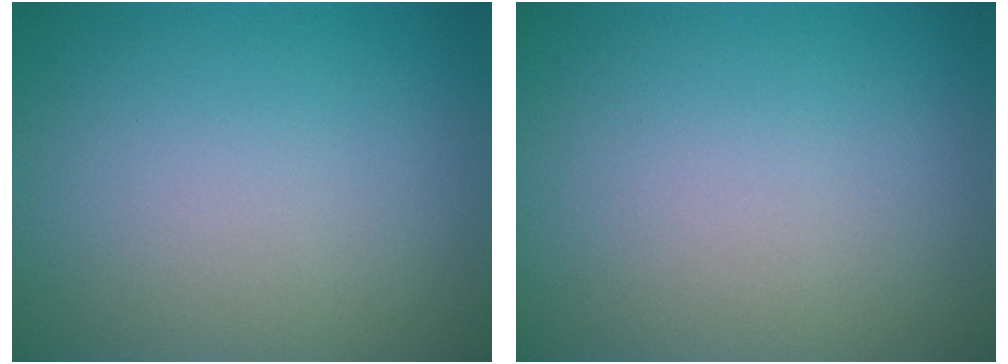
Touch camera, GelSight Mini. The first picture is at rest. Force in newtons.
{"total": 0.0}